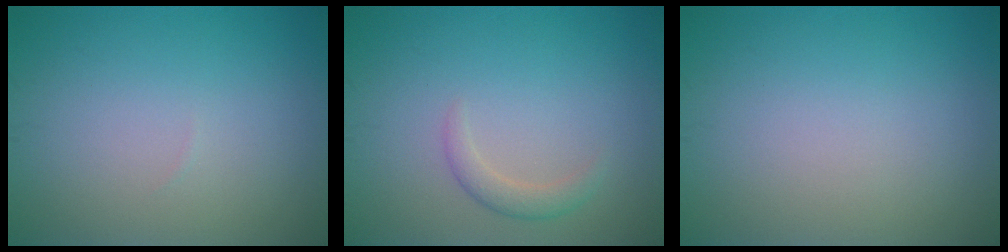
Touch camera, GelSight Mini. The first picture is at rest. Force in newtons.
{"total": 1.6, "press": 1.6, "slide": 0.1}
{"total": 0.0}